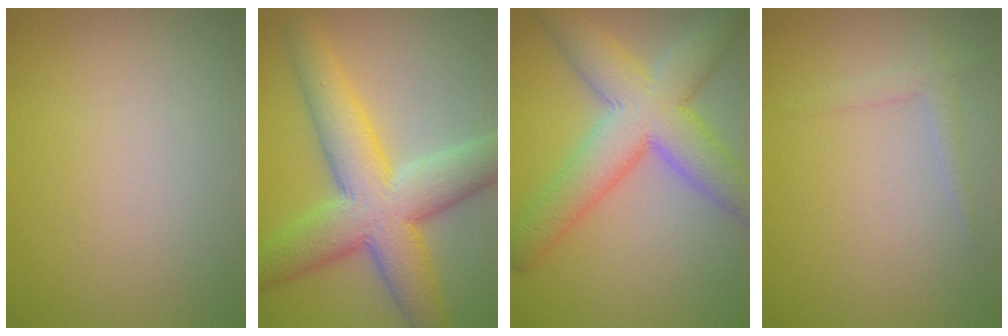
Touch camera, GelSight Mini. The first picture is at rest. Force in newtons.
{"total": 9.7, "press": 9.7, "slide": 0.6}
{"total": 8.7, "press": 8.7, "slide": 0.5}
{"total": 1.4, "press": 1.4, "slide": 0.1}